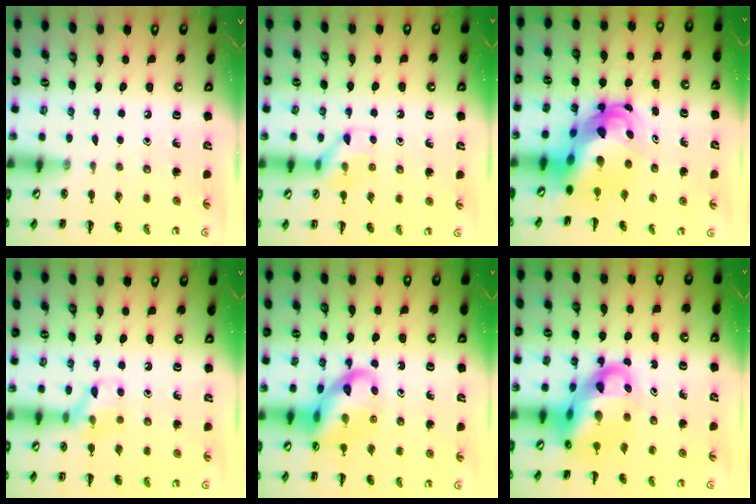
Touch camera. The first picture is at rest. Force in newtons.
{"total": 8.9, "press": 8.9, "slide": 0.6}
{"total": 8.7, "press": 8.4, "slide": 2.5}
{"total": 9.6, "press": 9.5, "slide": 1.2}
{"total": 14.4, "press": 14.2, "slide": 2.8}
{"total": 14.5, "press": 14.0, "slide": 3.5}